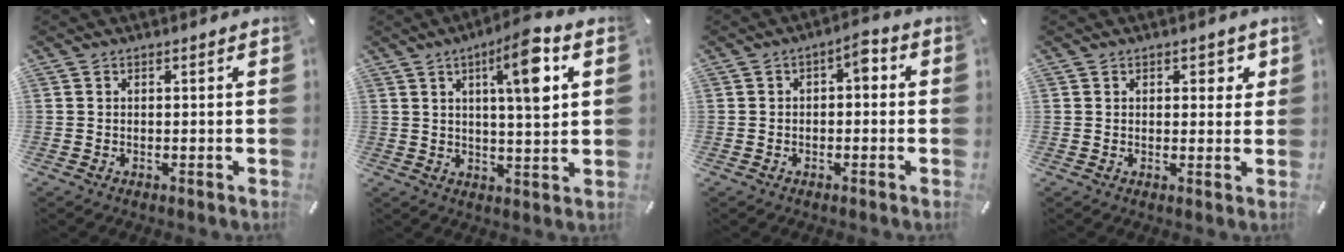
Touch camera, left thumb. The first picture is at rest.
{"total": 11.4, "force": [4.6, 2.4, 10.2], "torque": [-0.155, -0.013, 0.063]}
{"total": 3.8, "force": [-0.5, 2.1, 3.2], "torque": [-0.047, 0.012, -0.017]}
{"total": 2.3, "force": [1.0, 1.6, 1.3], "torque": [-0.004, -0.003, 0.010]}